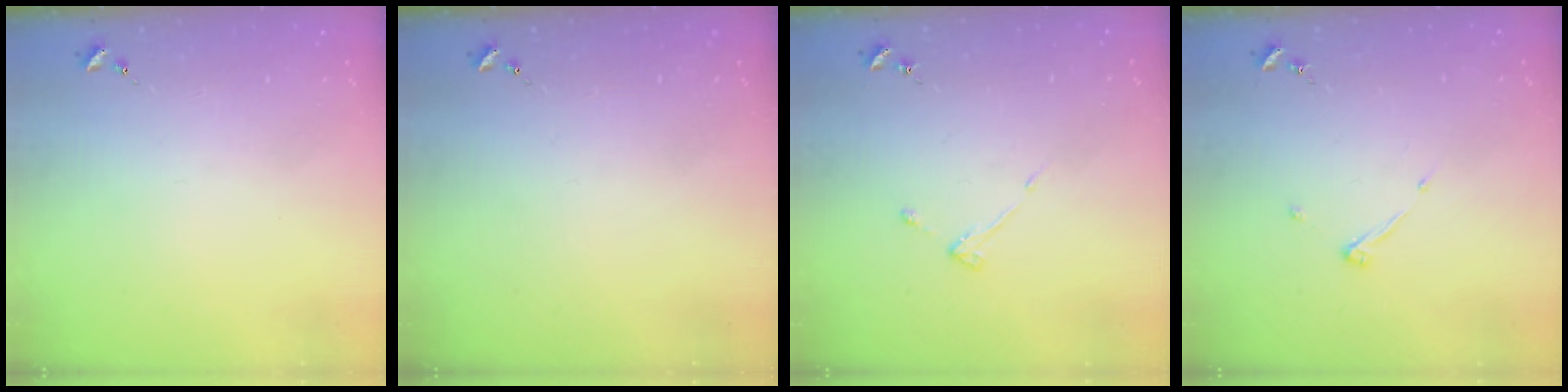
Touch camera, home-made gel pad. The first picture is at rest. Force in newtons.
{"total": 0.0}
{"total": 3.0, "press": 3.0, "slide": 0.4}
{"total": 3.9, "press": 3.9, "slide": 0.5}